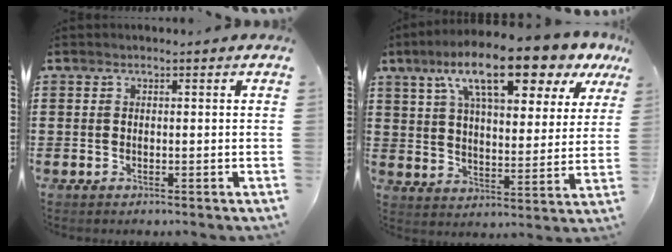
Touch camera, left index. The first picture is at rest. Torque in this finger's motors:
{"motor_torque": [1.67, -0.47, 1.05, 0.21]}